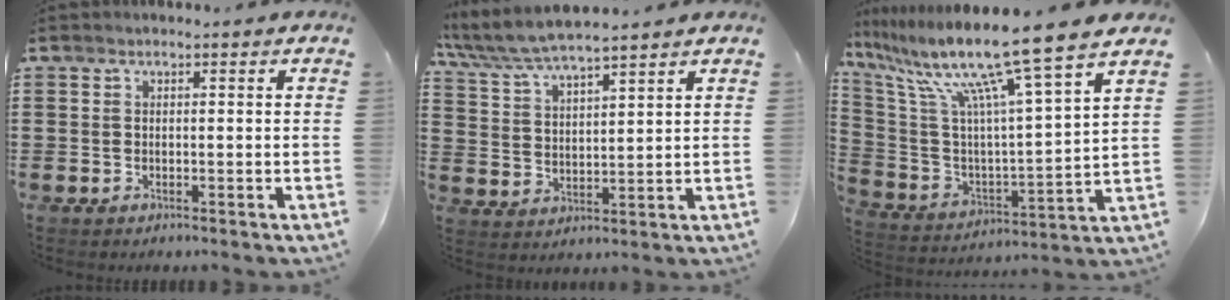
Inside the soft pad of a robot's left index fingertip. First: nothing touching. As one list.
[{"total": 5.6, "force": [5.3, 0.4, 2.0], "torque": [-0.060, -0.026, 0.091]}, {"total": 13.7, "force": [10.7, -0.6, 8.5], "torque": [-0.203, -0.073, 0.168]}]